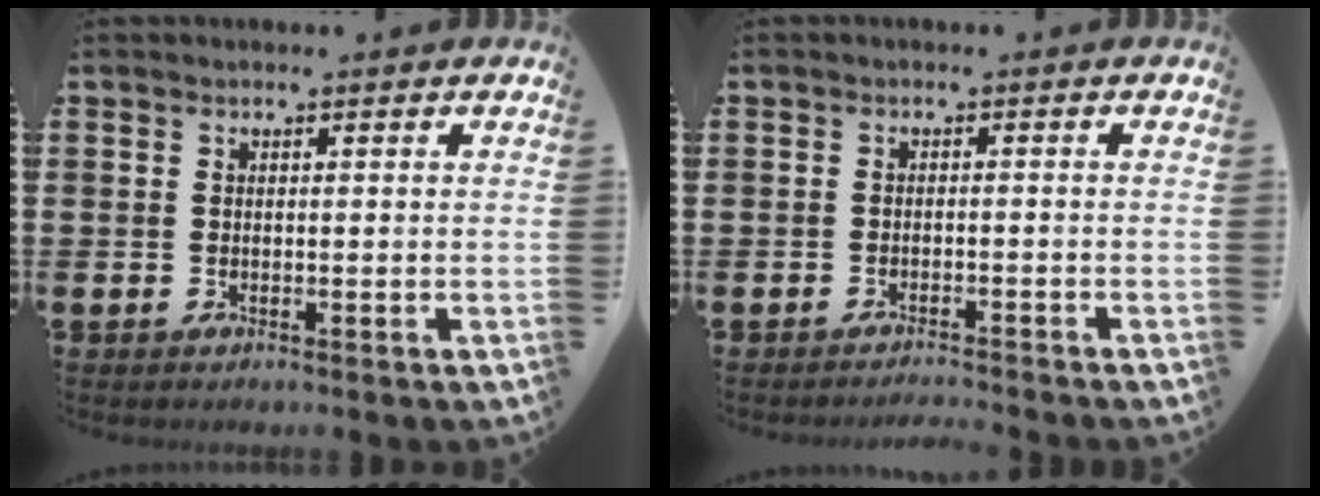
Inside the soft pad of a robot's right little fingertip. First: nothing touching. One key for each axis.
{"total": 1.2, "fx": -1.1, "fy": -0.2, "fz": 0.0, "tx": 0.000, "ty": 0.002, "tz": -0.023}